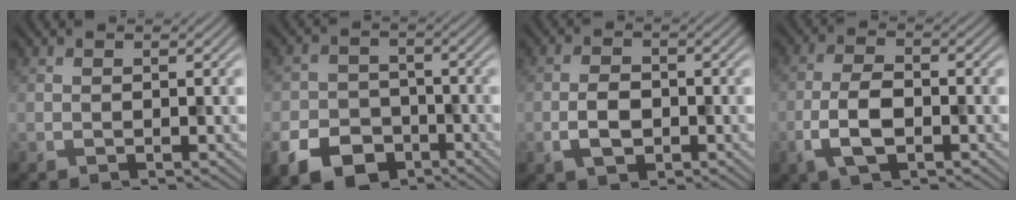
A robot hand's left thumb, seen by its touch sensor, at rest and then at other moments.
{"total": 8.5, "force": [-4.9, 5.7, 3.9], "torque": [-0.090, -0.019, -0.094]}
{"total": 3.6, "force": [-1.2, 2.3, 2.6], "torque": [-0.052, 0.001, -0.025]}
{"total": 5.4, "force": [-2.1, 2.5, 4.4], "torque": [-0.097, 0.001, -0.045]}